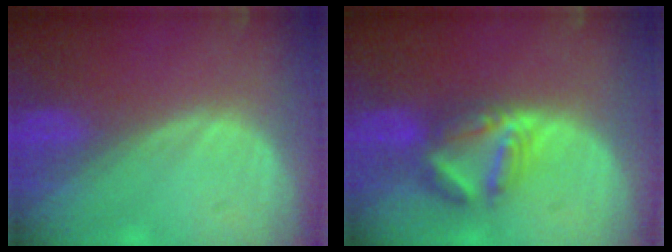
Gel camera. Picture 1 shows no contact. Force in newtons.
{"total": 5.9, "press": 5.9, "slide": 0.5}